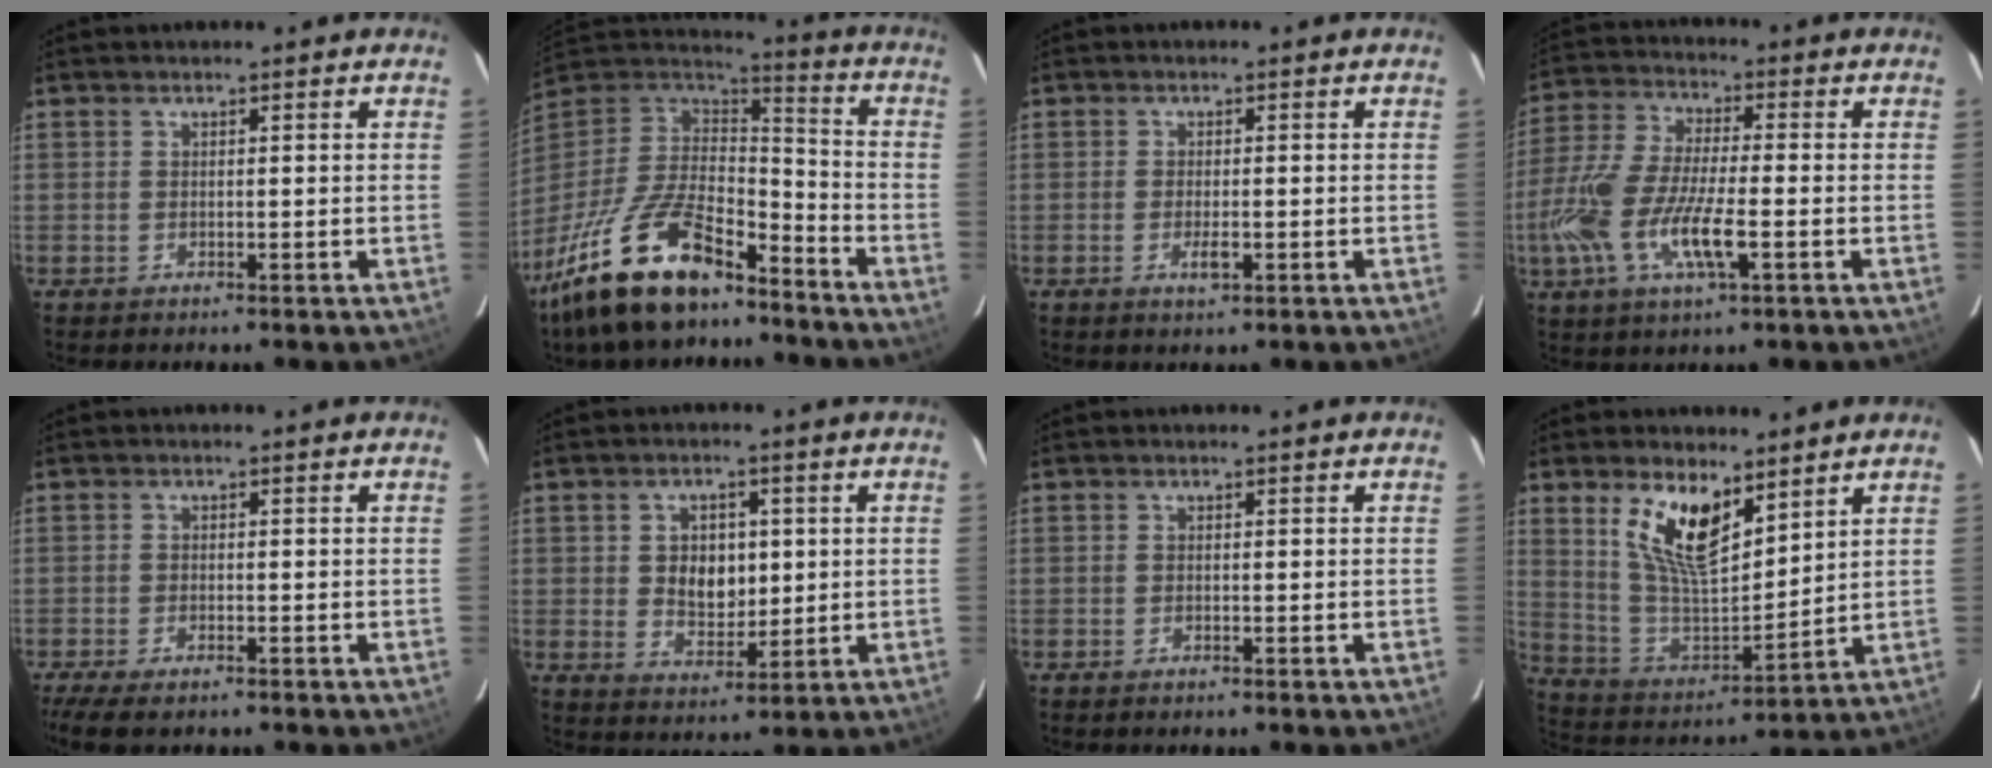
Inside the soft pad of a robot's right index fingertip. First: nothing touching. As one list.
[{"total": 24.1, "force": [-16.5, 9.3, 15.0], "torque": [-0.310, -0.024, -0.288]}, {"total": 2.6, "force": [-0.9, 1.0, 2.2], "torque": [-0.044, -0.003, -0.017]}, {"total": 15.4, "force": [-4.7, 4.5, 14.0], "torque": [-0.303, -0.013, -0.095]}, {"total": 7.2, "force": [-5.5, 2.0, 4.1], "torque": [-0.102, -0.031, -0.101]}, {"total": 10.2, "force": [0.8, 5.8, 8.3], "torque": [-0.154, 0.005, 0.024]}, {"total": 0.5, "force": [-0.5, 0.1, 0.2], "torque": [-0.004, -0.001, -0.011]}, {"total": 13.8, "force": [7.8, 5.7, 9.9], "torque": [-0.190, -0.001, 0.161]}]